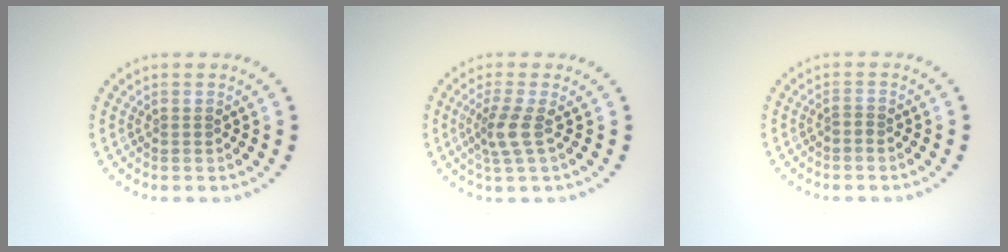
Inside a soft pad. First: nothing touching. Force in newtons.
{"total": 2.5, "press": 1.9, "slide": 1.6}
{"total": 0.5, "press": 0.3, "slide": 0.4}